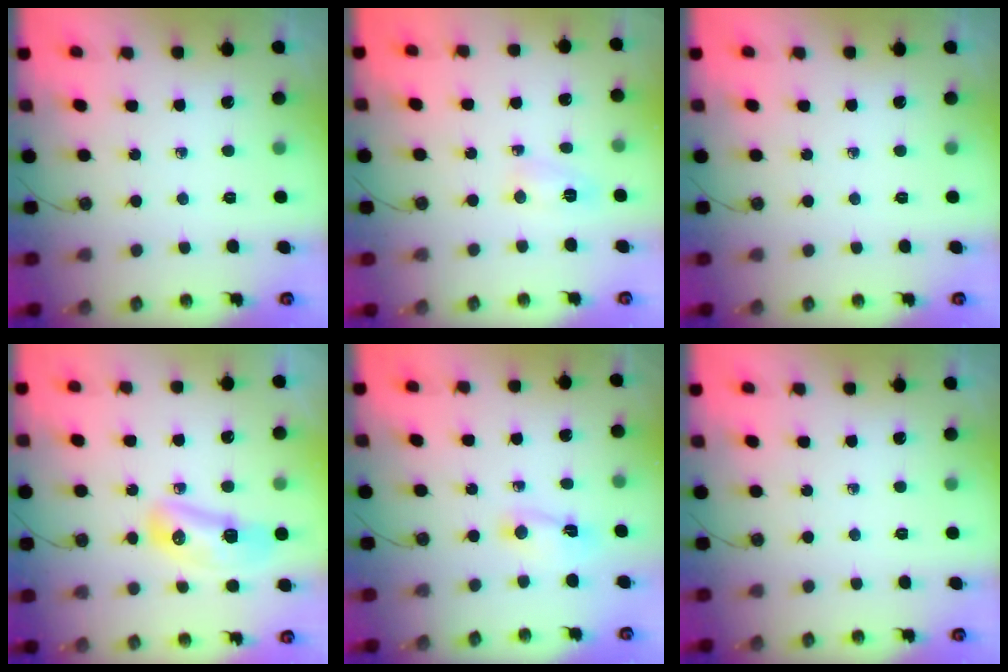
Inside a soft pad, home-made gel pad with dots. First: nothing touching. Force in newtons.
{"total": 2.5, "press": 2.1, "slide": 1.4}
{"total": 0.0}
{"total": 12.7, "press": 11.2, "slide": 6.0}
{"total": 2.3, "press": 2.3, "slide": 0.3}
{"total": 0.0}